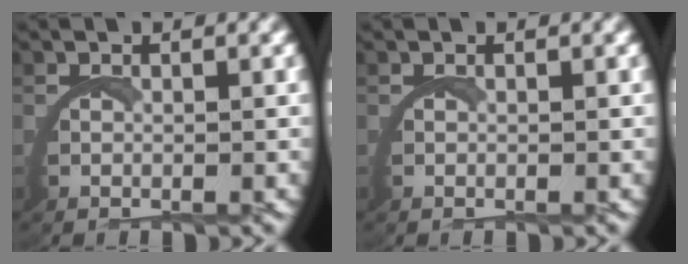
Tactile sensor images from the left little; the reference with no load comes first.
{"total": 0.0}